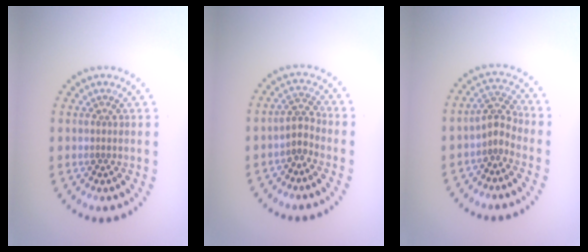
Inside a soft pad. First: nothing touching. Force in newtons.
{"total": 1.9, "press": 1.4, "slide": 1.3}
{"total": 2.1, "press": 1.6, "slide": 1.5}